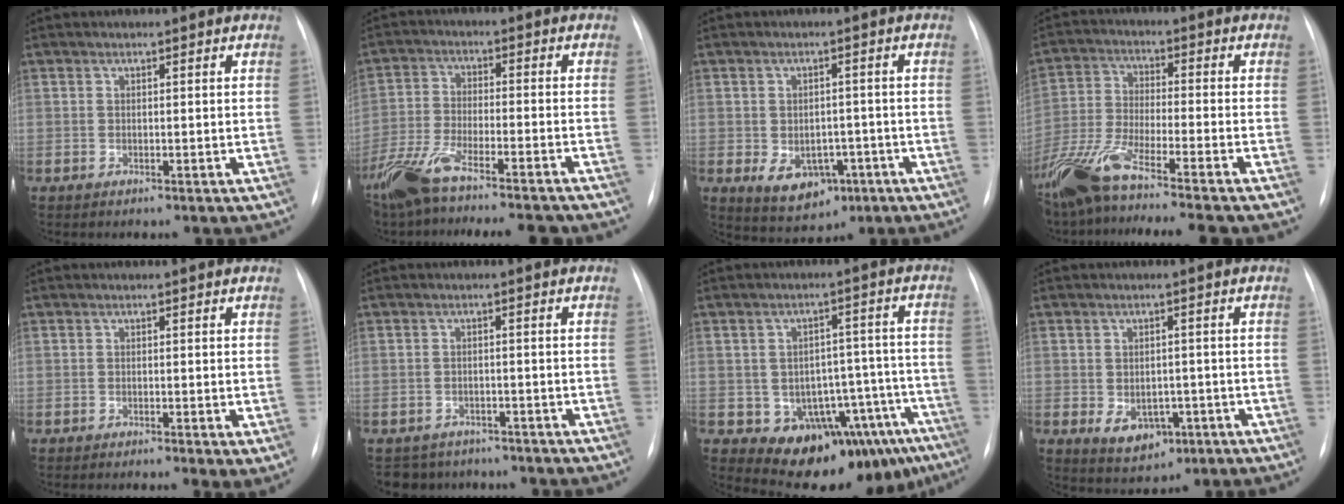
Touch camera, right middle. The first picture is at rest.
{"total": 16.6, "force": [-13.8, 2.5, 8.9], "torque": [-0.179, -0.018, -0.225]}
{"total": 6.6, "force": [-2.4, 4.7, 3.9], "torque": [-0.061, 0.008, -0.022]}
{"total": 15.2, "force": [-12.0, 0.0, 9.3], "torque": [-0.198, -0.034, -0.211]}
{"total": 2.1, "force": [-0.6, 0.3, 2.0], "torque": [-0.026, -0.007, -0.011]}
{"total": 4.9, "force": [-4.3, 2.3, -0.3], "torque": [0.007, 0.006, -0.060]}
{"total": 14.3, "force": [-8.6, 8.4, 7.8], "torque": [-0.066, 0.050, -0.104]}
{"total": 5.2, "force": [-1.6, 3.7, 3.3], "torque": [-0.049, 0.006, -0.009]}